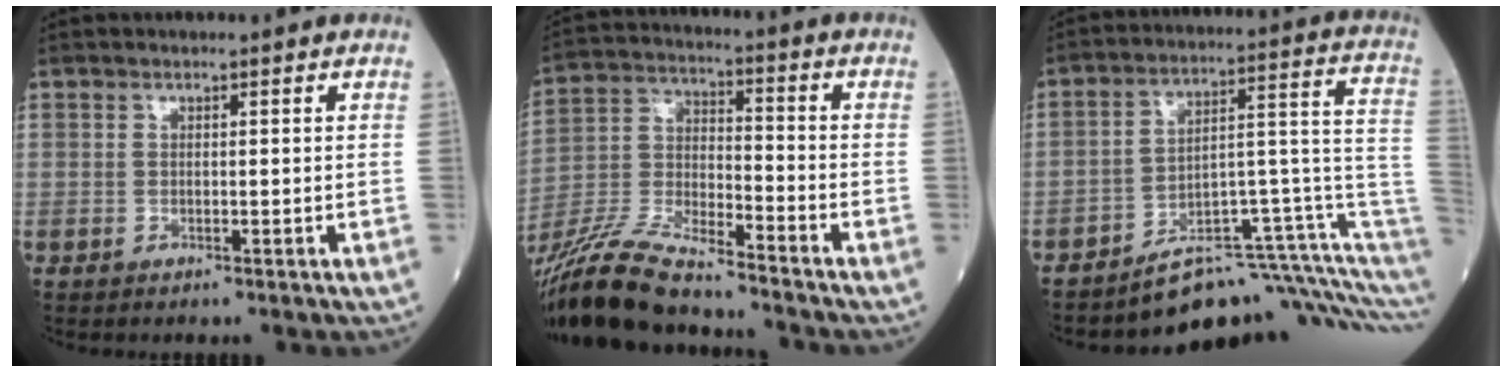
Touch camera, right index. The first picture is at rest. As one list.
[{"total": 16.3, "force": [-14.6, 1.5, 7.1], "torque": [-0.150, -0.011, -0.273]}, {"total": 11.9, "force": [-9.2, 0.6, 7.4], "torque": [-0.071, 0.093, -0.139]}]